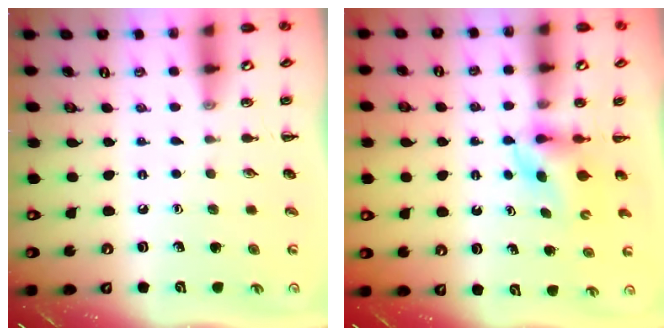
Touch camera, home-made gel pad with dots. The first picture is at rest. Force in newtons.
{"total": 4.1, "press": 4.0, "slide": 1.0}